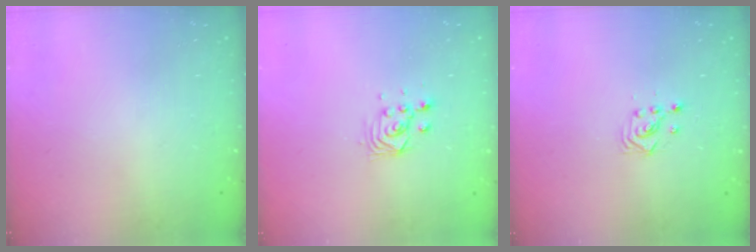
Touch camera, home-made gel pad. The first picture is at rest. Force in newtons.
{"total": 2.8, "press": 2.8, "slide": 0.2}
{"total": 3.3, "press": 3.3, "slide": 0.2}